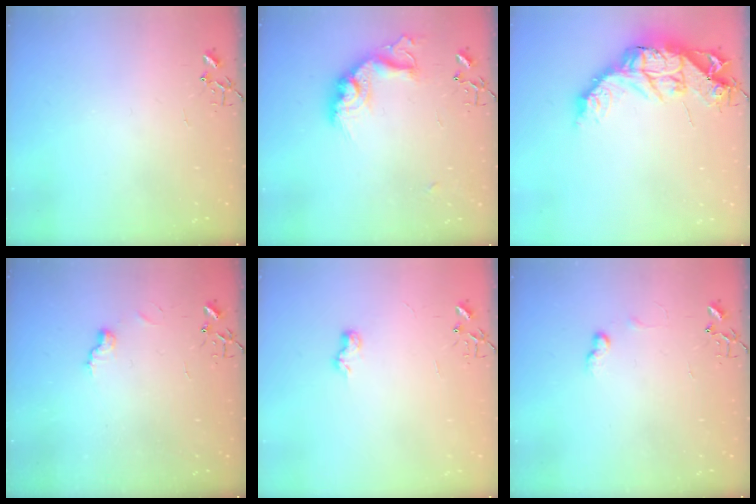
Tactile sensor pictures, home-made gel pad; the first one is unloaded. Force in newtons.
{"total": 16.9, "press": 16.9, "slide": 1.2}
{"total": 16.2, "press": 16.2, "slide": 1.5}
{"total": 7.4, "press": 7.4, "slide": 0.4}
{"total": 6.3, "press": 6.3, "slide": 0.8}
{"total": 6.7, "press": 6.6, "slide": 0.9}